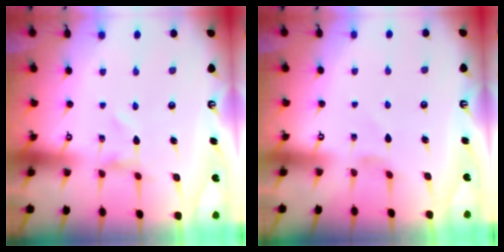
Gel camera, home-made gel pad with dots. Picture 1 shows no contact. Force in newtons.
{"total": 1.9, "press": 1.9, "slide": 0.4}